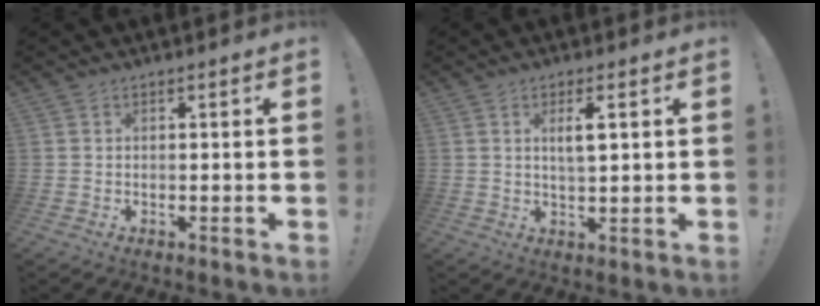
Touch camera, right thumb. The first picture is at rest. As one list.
[{"total": 4.8, "force": [1.6, 1.4, 4.3], "torque": [-0.069, -0.007, 0.022]}]